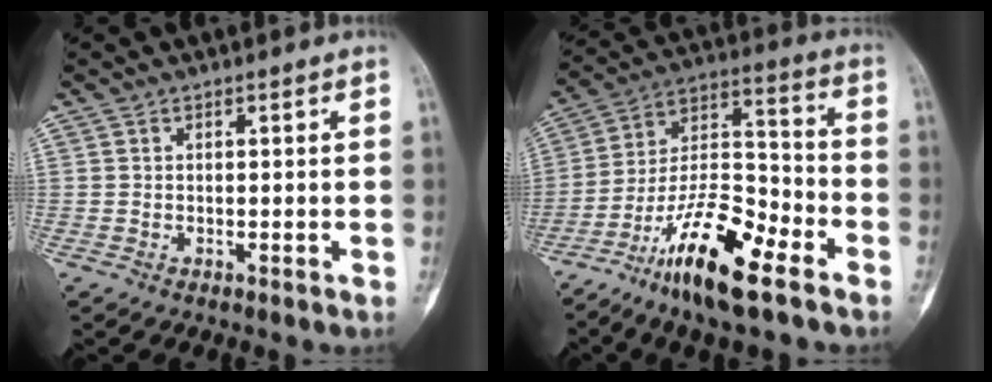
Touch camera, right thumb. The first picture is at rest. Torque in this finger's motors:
{"motor_torque": [0.52, 0.23, 1.59, -1.19, 0.18]}